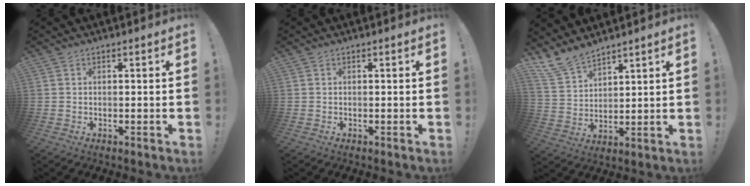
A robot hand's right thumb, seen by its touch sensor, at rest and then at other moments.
{"total": 0.0}
{"total": 9.4, "force": [8.4, 3.7, 2.2], "torque": [-0.057, -0.057, 0.167]}